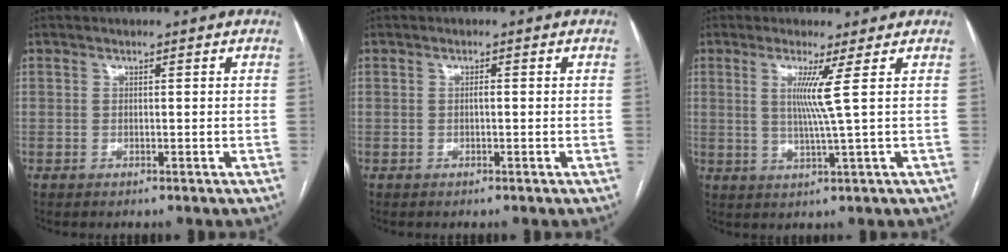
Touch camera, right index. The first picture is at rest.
{"total": 0.6, "force": [-0.1, 0.1, 0.5], "torque": [-0.010, 0.002, -0.002]}
{"total": 4.9, "force": [1.2, -1.8, 4.3], "torque": [-0.087, -0.008, 0.027]}